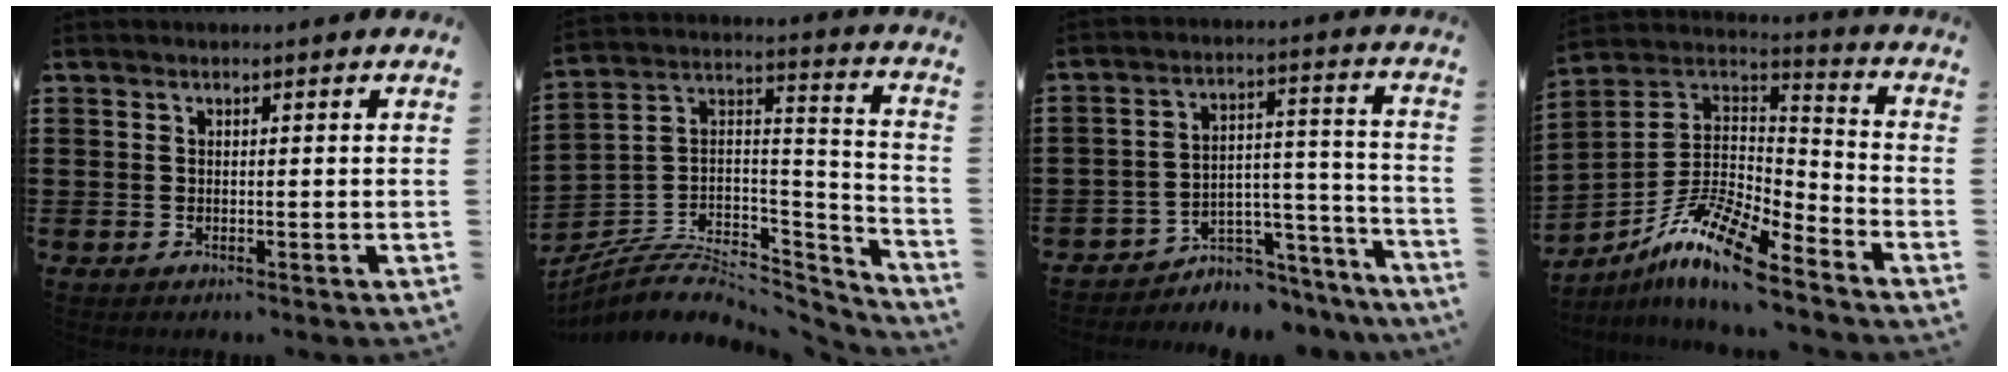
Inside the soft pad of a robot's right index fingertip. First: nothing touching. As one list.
[{"total": 6.9, "force": [-4.5, 3.9, 3.4], "torque": [-0.075, 0.004, -0.086]}, {"total": 4.2, "force": [-3.5, 2.3, 0.4], "torque": [-0.018, 0.001, -0.071]}, {"total": 12.2, "force": [-8.8, 2.9, 7.9], "torque": [-0.166, 0.011, -0.177]}]